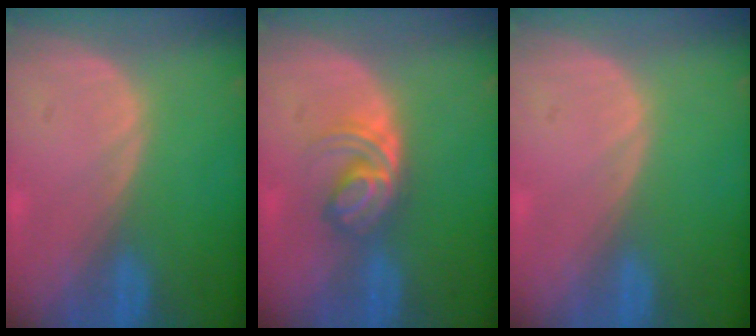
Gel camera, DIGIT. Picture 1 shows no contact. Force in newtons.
{"total": 5.9, "press": 5.1, "slide": 3.0}
{"total": 0.0}